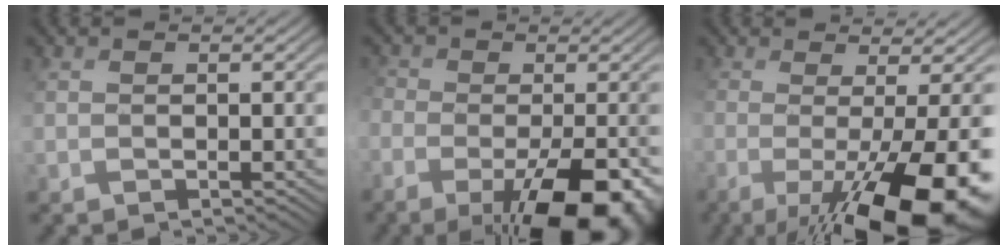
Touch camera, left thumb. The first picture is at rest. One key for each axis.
{"total": 14.8, "fx": -6.4, "fy": 7.5, "fz": 11.1, "tx": -0.194, "ty": -0.024, "tz": -0.091}
{"total": 17.3, "fx": -5.2, "fy": 5.2, "fz": 15.7, "tx": -0.192, "ty": -0.021, "tz": -0.068}